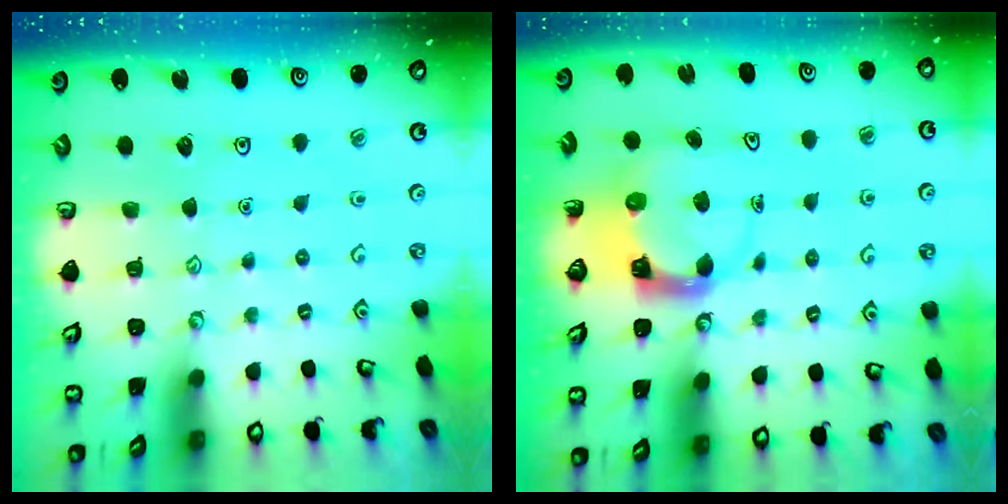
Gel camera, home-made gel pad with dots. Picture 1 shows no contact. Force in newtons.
{"total": 3.9, "press": 3.8, "slide": 0.5}